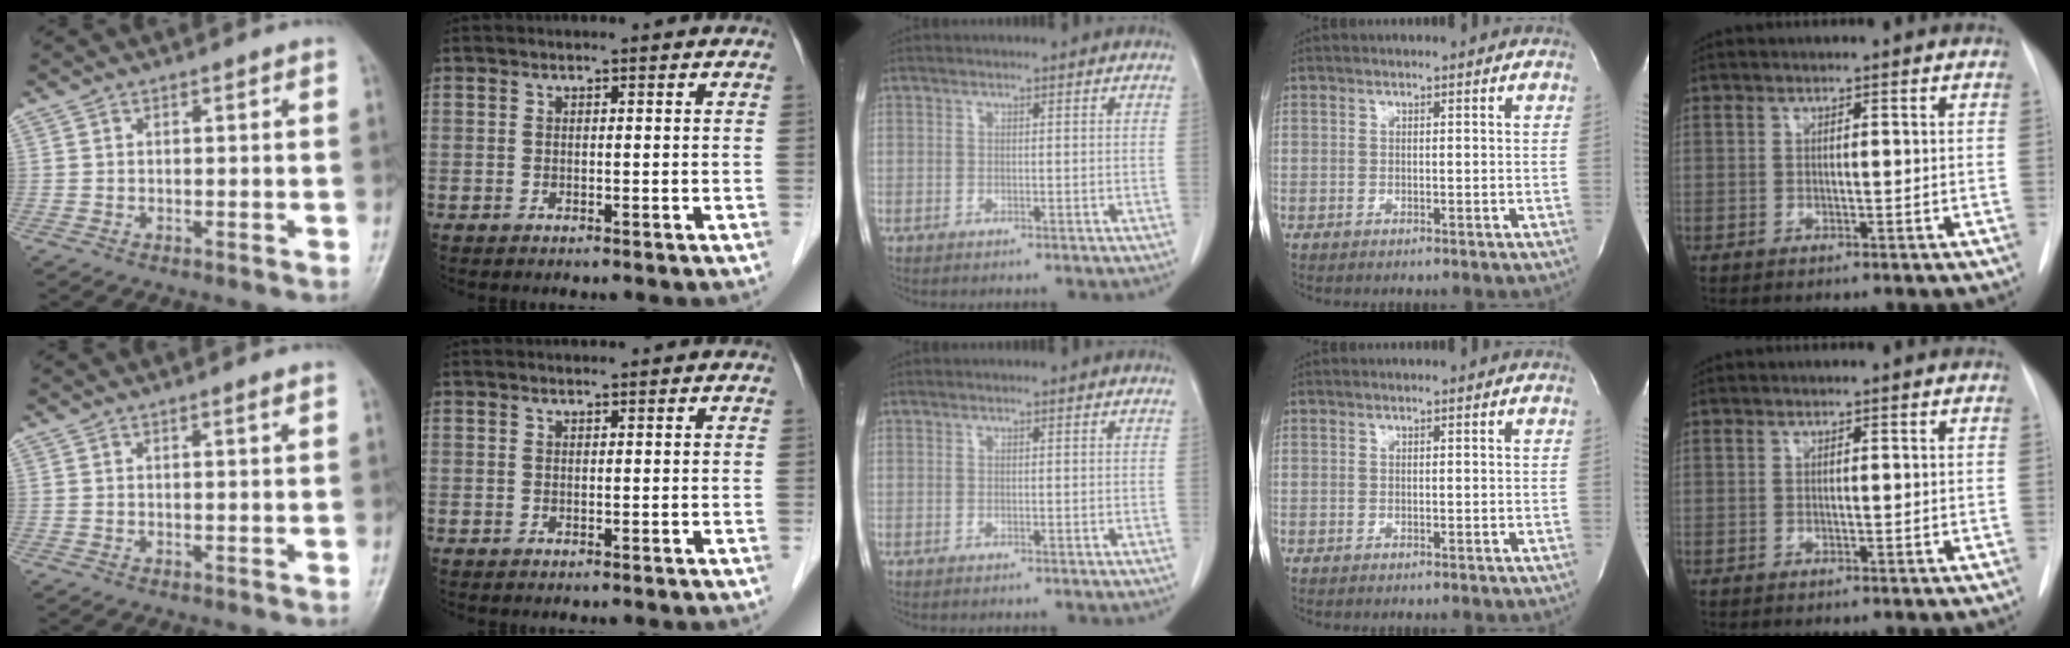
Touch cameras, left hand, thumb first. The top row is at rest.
{"thumb": {"total": 1.0, "force": [0.6, -0.1, 0.8], "torque": [-0.014, -0.004, 0.011]}, "index": {"total": 0.6, "force": [0.6, 0.0, 0.1], "torque": [-0.009, 0.005, 0.011]}}